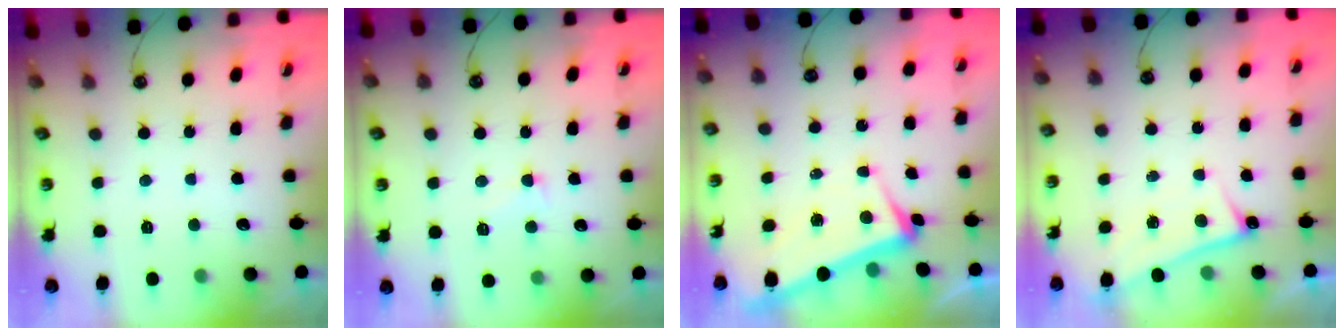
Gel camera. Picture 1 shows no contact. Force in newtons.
{"total": 3.1, "press": 3.0, "slide": 0.8}
{"total": 3.9, "press": 3.6, "slide": 1.4}
{"total": 0.7, "press": 0.5, "slide": 0.4}